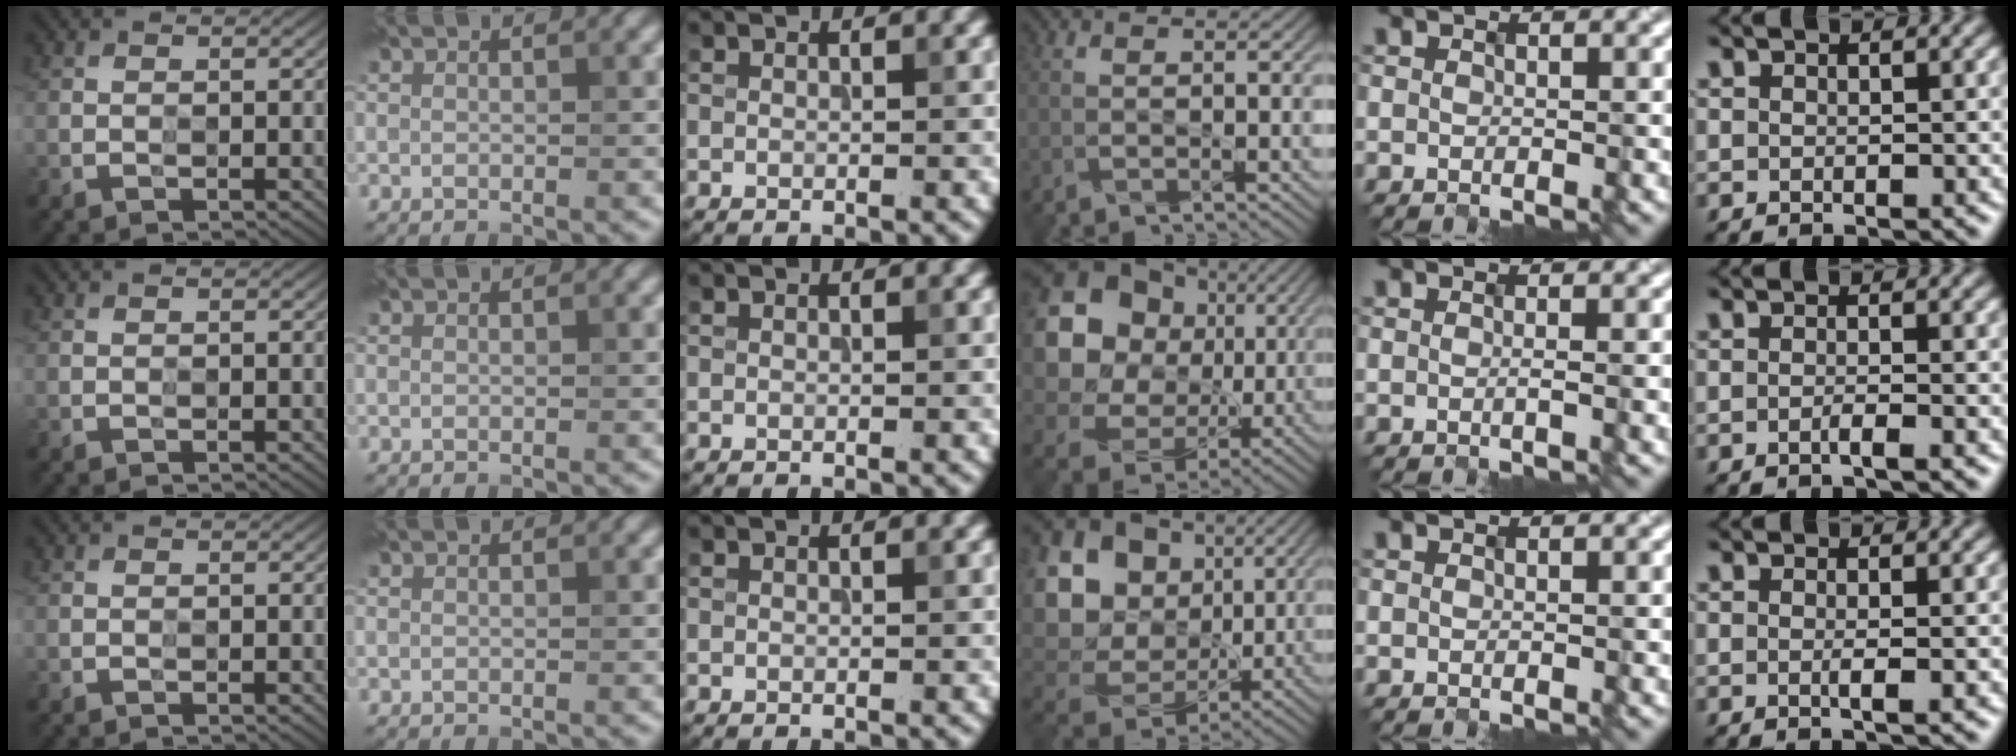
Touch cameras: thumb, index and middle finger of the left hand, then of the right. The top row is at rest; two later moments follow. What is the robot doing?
{"motion": "insert", "object": "file holder"}